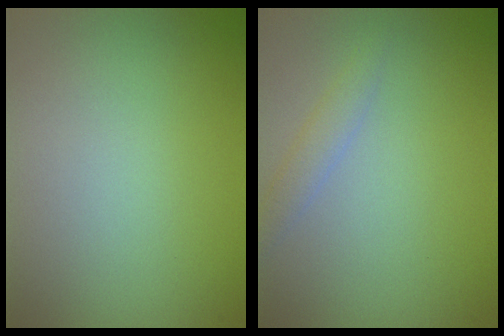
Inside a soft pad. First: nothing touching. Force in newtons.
{"total": 1.5, "press": 1.5, "slide": 0.1}